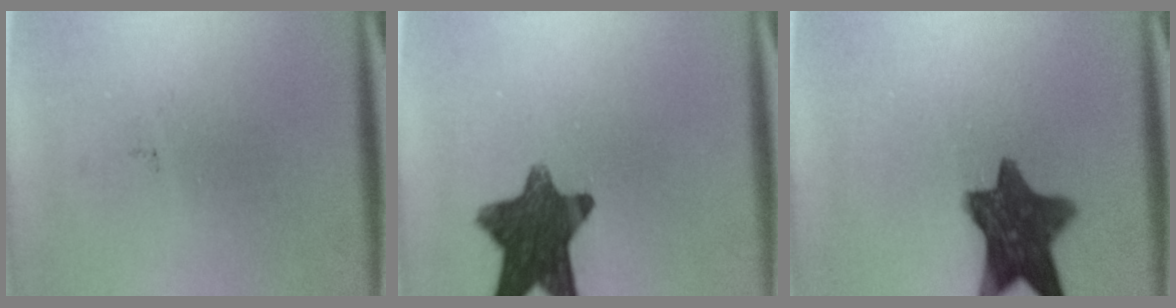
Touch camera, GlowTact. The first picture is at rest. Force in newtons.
{"total": 11.8}
{"total": 11.3}